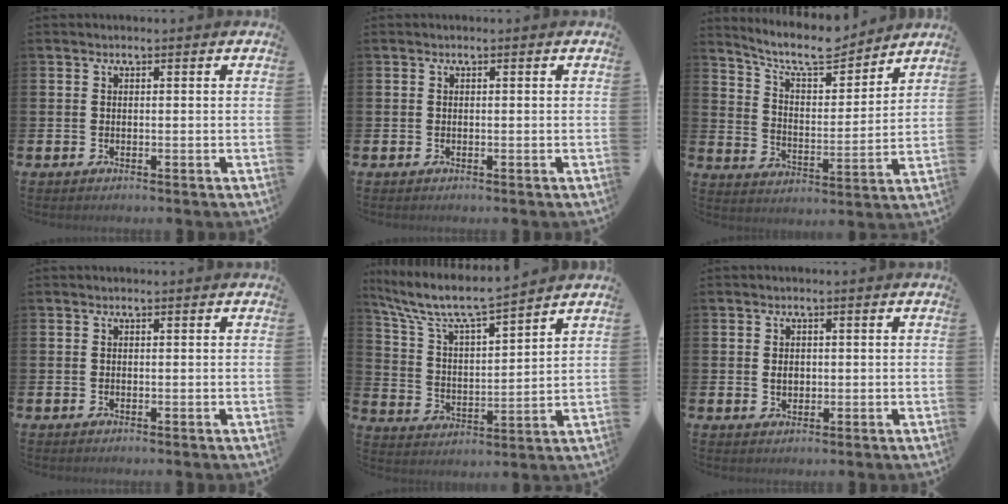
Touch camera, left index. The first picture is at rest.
{"total": 0.0}
{"total": 9.0, "force": [8.3, 1.9, 3.0], "torque": [-0.079, -0.056, 0.145]}
{"total": 0.0}
{"total": 8.0, "force": [7.3, 1.1, 3.2], "torque": [-0.098, -0.045, 0.124]}
{"total": 1.6, "force": [0.3, 1.3, 1.0], "torque": [-0.002, 0.001, 0.000]}